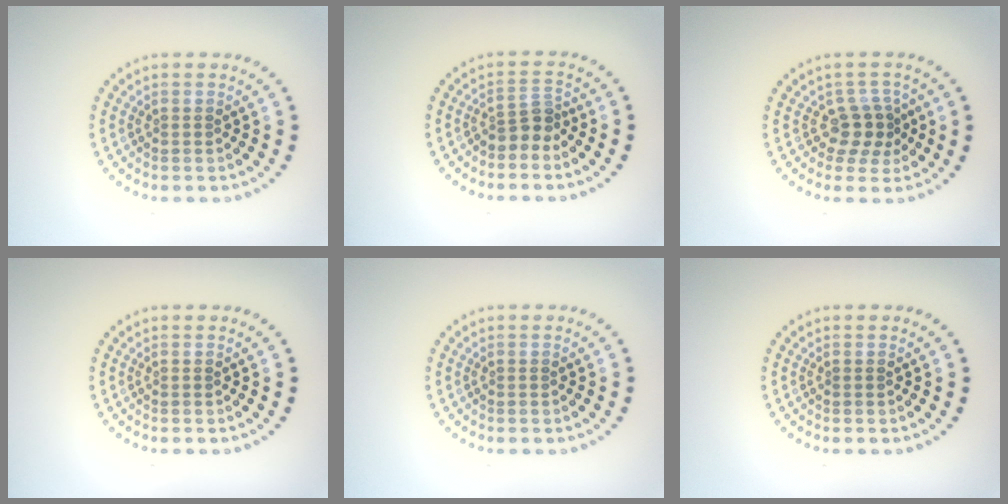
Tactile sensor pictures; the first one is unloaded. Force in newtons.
{"total": 2.3, "press": 1.8, "slide": 1.5}
{"total": 2.6, "press": 2.2, "slide": 1.4}
{"total": 0.0}
{"total": 0.0}
{"total": 0.0}